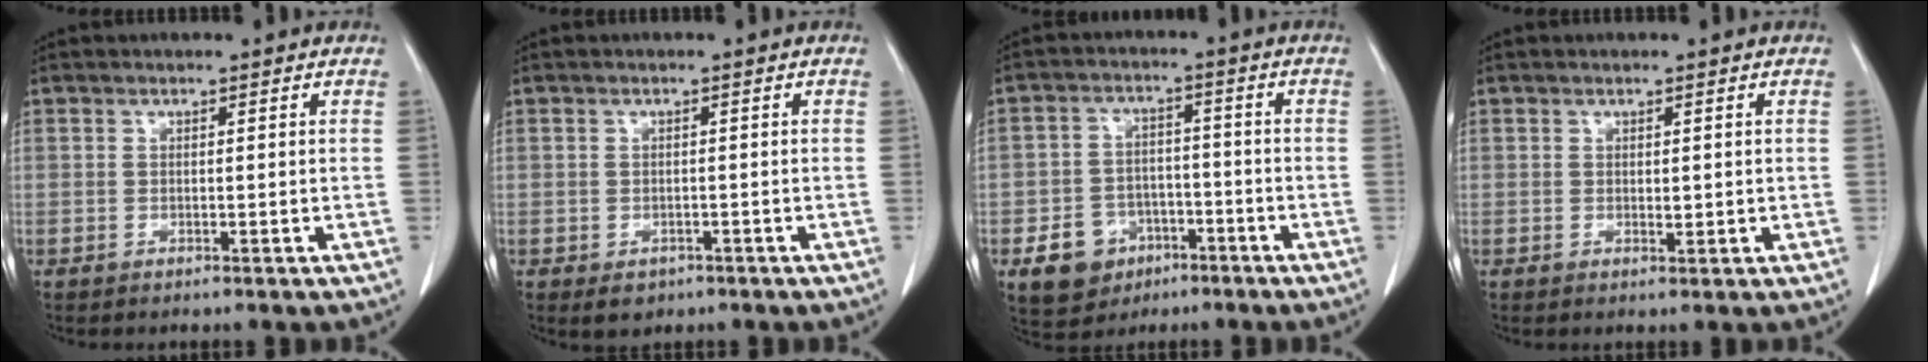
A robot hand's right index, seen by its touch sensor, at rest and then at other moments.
{"total": 1.5, "force": [-0.7, 1.3, 0.5], "torque": [-0.007, 0.002, -0.001]}
{"total": 8.7, "force": [-4.1, 6.9, 3.4], "torque": [-0.067, 0.012, -0.059]}
{"total": 1.1, "force": [0.1, 0.6, 1.0], "torque": [-0.014, -0.004, 0.005]}